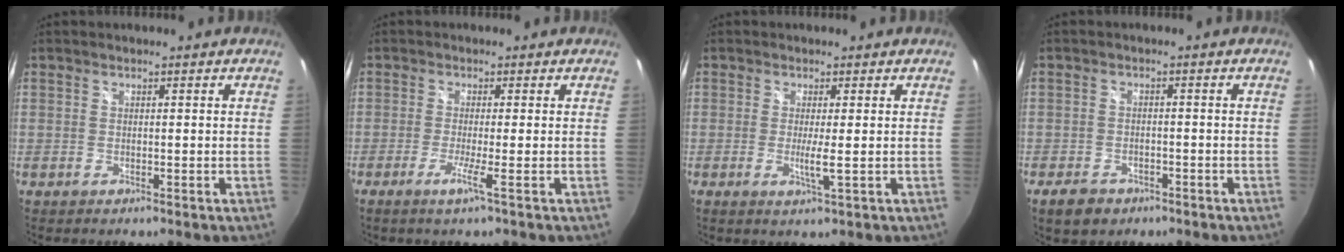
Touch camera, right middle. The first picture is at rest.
{"total": 3.0, "force": [-1.4, -1.2, 2.4], "torque": [-0.057, -0.008, -0.031]}
{"total": 2.8, "force": [-0.2, -0.5, 2.8], "torque": [-0.051, -0.007, -0.004]}
{"total": 5.1, "force": [-3.3, 3.2, 2.1], "torque": [-0.059, -0.002, -0.049]}